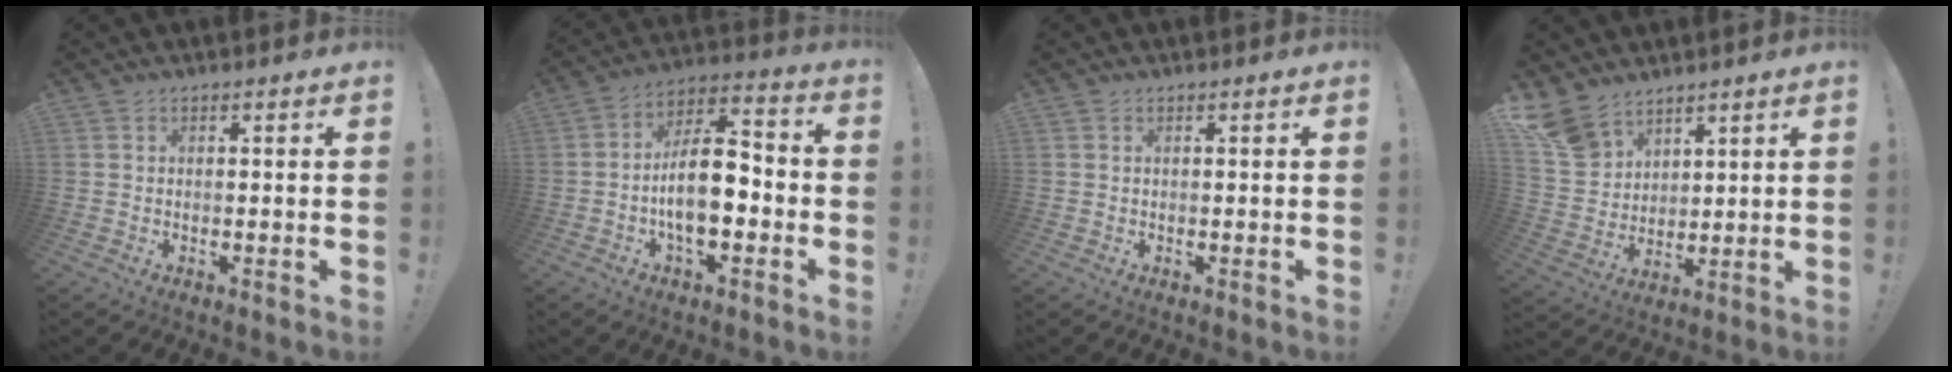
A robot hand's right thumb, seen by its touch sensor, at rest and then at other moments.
{"total": 14.4, "force": [-3.5, 7.1, 12.1], "torque": [-0.214, 0.016, -0.062]}
{"total": 0.0}
{"total": 11.0, "force": [8.7, 6.2, 2.5], "torque": [-0.056, -0.055, 0.176]}